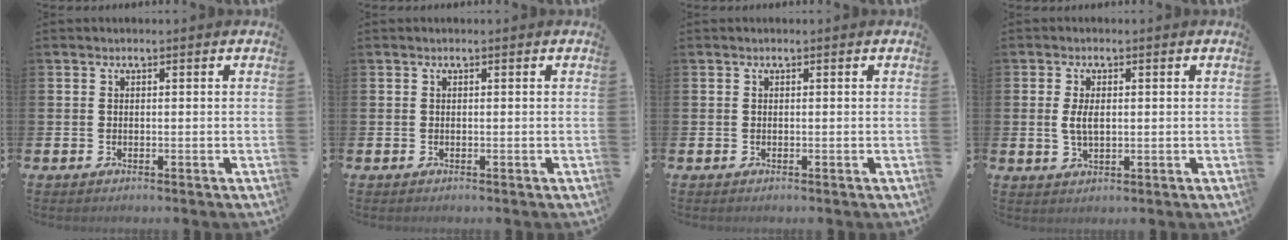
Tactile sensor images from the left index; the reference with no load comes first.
{"total": 0.0}
{"total": 0.0}
{"total": 3.1, "force": [0.5, 1.7, 2.6], "torque": [-0.040, 0.002, 0.003]}